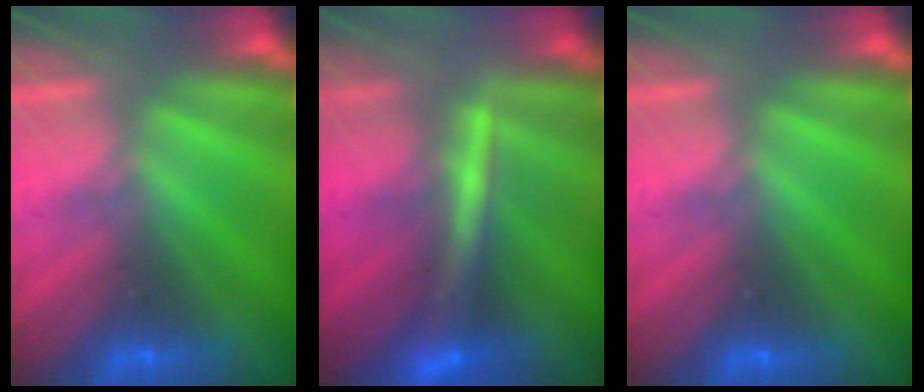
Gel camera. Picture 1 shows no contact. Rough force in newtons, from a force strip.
{"total": 2.4}
{"total": 0.0}